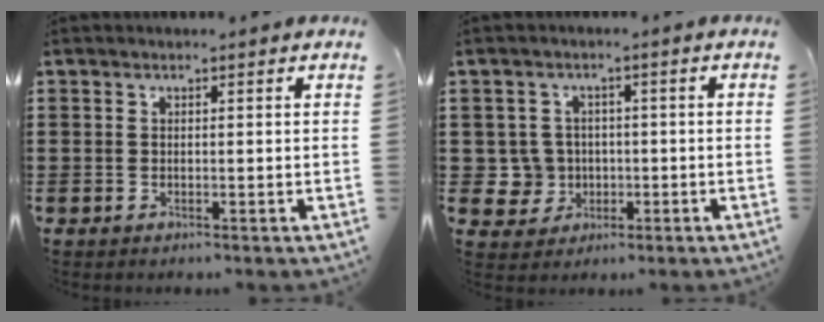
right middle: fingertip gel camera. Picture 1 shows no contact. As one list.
[{"total": 4.9, "force": [-0.4, 4.8, 1.2], "torque": [-0.049, 0.010, -0.009]}]